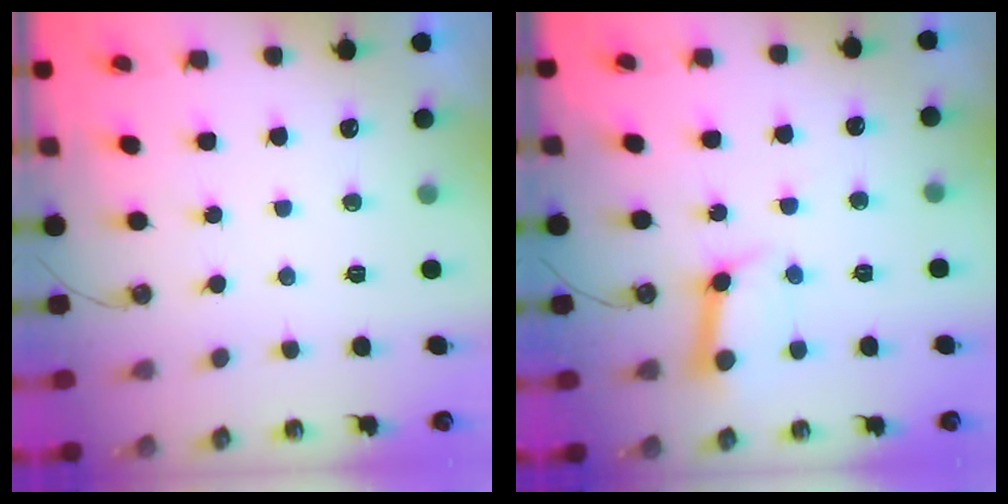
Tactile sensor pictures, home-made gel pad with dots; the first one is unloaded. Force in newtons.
{"total": 10.5, "press": 10.4, "slide": 1.2}